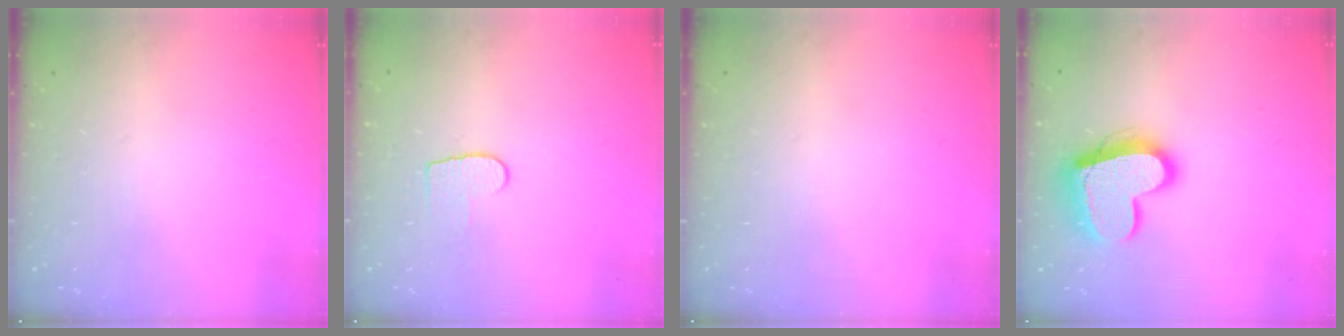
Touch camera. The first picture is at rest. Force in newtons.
{"total": 5.7, "press": 5.6, "slide": 0.5}
{"total": 0.0}
{"total": 16.5, "press": 16.4, "slide": 1.5}